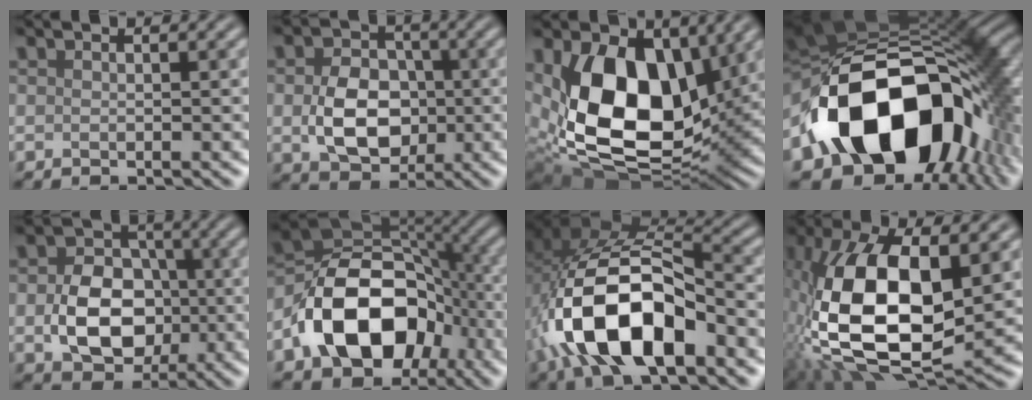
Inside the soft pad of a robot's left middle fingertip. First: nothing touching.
{"total": 6.3, "force": [-0.6, 4.7, 4.2], "torque": [-0.083, -0.006, -0.004]}
{"total": 13.8, "force": [2.6, 8.9, 10.3], "torque": [-0.194, -0.024, 0.051]}
{"total": 17.9, "force": [-3.8, 12.6, 12.2], "torque": [-0.225, -0.019, -0.061]}
{"total": 7.3, "force": [-1.0, 5.5, 4.6], "torque": [-0.084, -0.002, -0.012]}
{"total": 12.9, "force": [-4.4, 8.7, 8.5], "torque": [-0.155, 0.007, -0.086]}
{"total": 13.5, "force": [-4.6, 7.2, 10.5], "torque": [-0.205, 0.002, -0.086]}
{"total": 14.5, "force": [-0.3, 7.4, 12.5], "torque": [-0.270, -0.007, -0.001]}